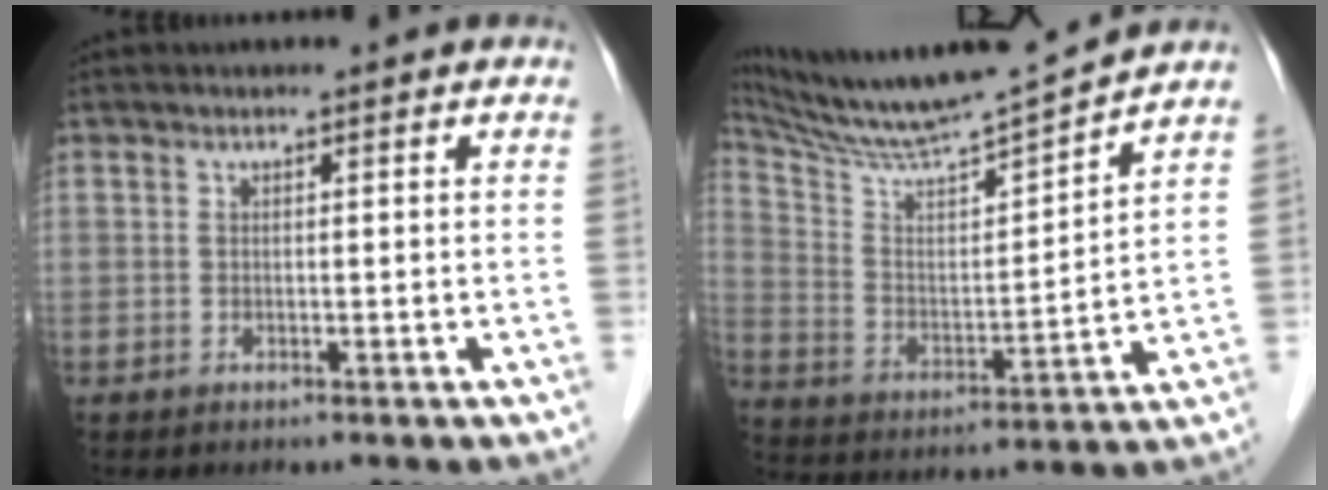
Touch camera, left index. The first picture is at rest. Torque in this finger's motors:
{"motor_torque": [0.01, -0.57, 0.07, 0.03]}